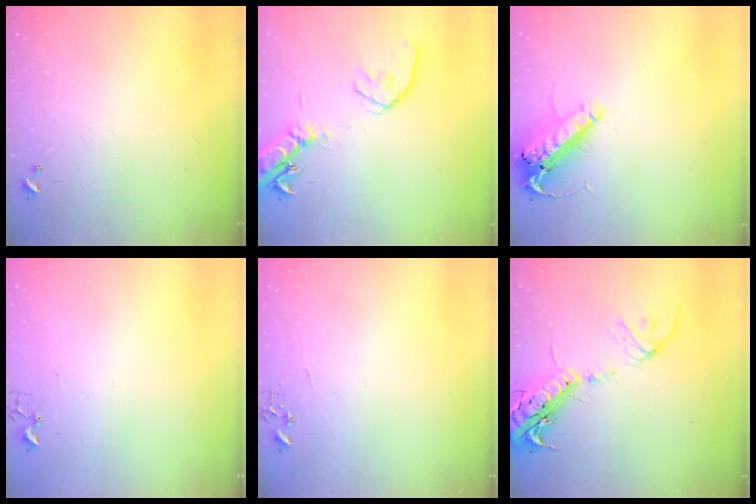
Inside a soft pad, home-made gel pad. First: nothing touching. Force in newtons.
{"total": 16.5, "press": 16.2, "slide": 2.9}
{"total": 15.2, "press": 15.0, "slide": 2.7}
{"total": 3.0, "press": 2.9, "slide": 0.4}
{"total": 0.0}
{"total": 18.7, "press": 18.3, "slide": 3.9}